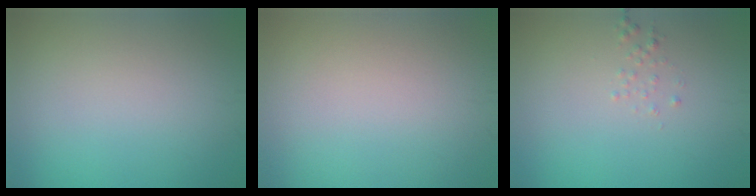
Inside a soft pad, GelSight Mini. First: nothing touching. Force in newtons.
{"total": 0.0}
{"total": 0.7, "press": 0.6, "slide": 0.1}